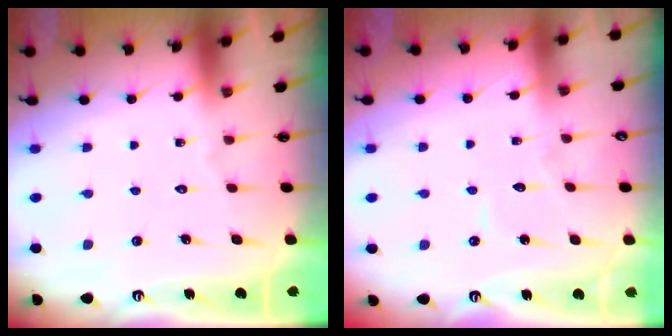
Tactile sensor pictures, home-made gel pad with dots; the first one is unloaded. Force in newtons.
{"total": 4.8, "press": 4.7, "slide": 0.4}